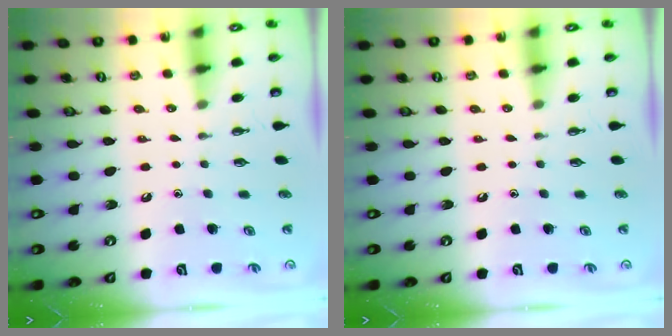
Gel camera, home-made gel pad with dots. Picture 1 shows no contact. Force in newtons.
{"total": 0.0}